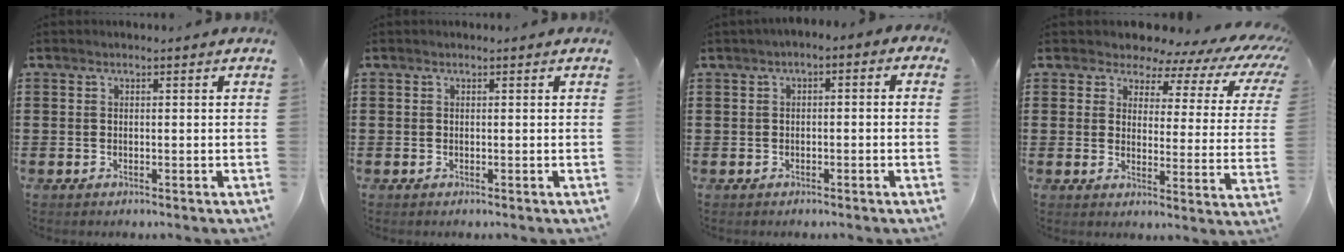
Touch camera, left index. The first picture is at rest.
{"total": 0.0}
{"total": 1.8, "force": [-1.5, 0.6, 0.8], "torque": [-0.024, 0.003, -0.035]}
{"total": 5.3, "force": [4.5, 2.1, 1.9], "torque": [-0.048, -0.033, 0.072]}